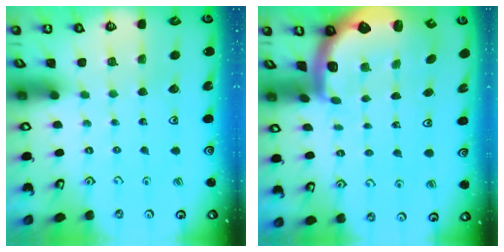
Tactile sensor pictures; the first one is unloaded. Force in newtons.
{"total": 2.8, "press": 2.4, "slide": 1.4}